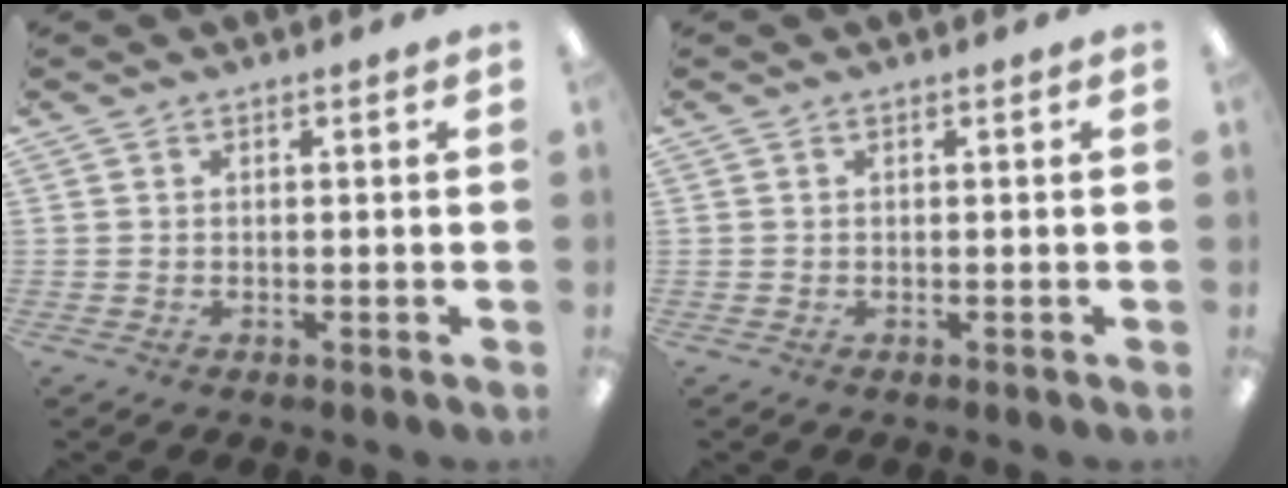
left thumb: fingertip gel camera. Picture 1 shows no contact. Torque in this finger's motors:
{"motor_torque": [-0.06, -0.03, -0.06, 0.03, 0.00]}